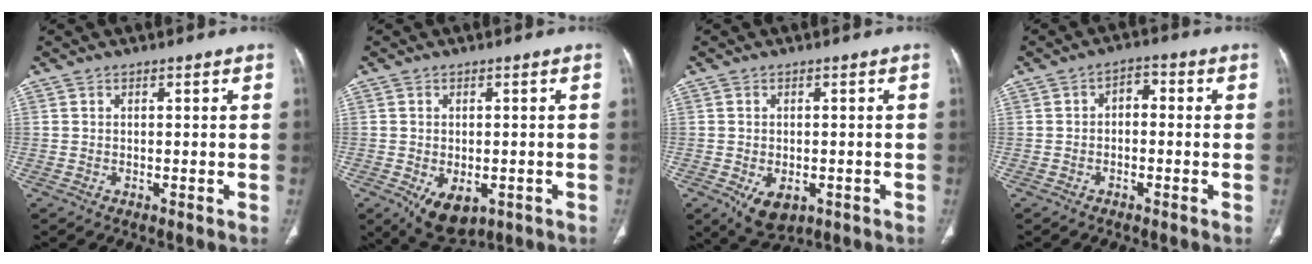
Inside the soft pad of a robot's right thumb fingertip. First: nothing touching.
{"total": 7.7, "force": [-3.0, 4.7, 5.3], "torque": [-0.069, -0.002, -0.031]}
{"total": 6.0, "force": [-2.2, 3.8, 4.1], "torque": [-0.059, -0.001, -0.022]}
{"total": 3.3, "force": [-0.5, 2.2, 2.4], "torque": [-0.027, 0.020, -0.018]}